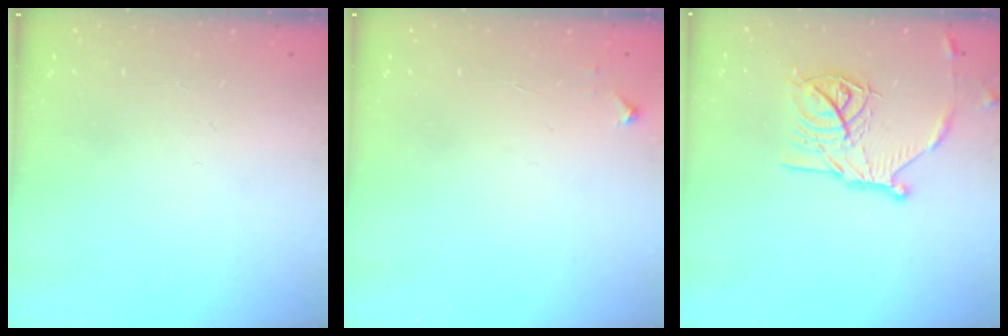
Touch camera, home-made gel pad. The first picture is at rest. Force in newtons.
{"total": 3.3, "press": 3.2, "slide": 0.4}
{"total": 17.0, "press": 17.0, "slide": 1.0}